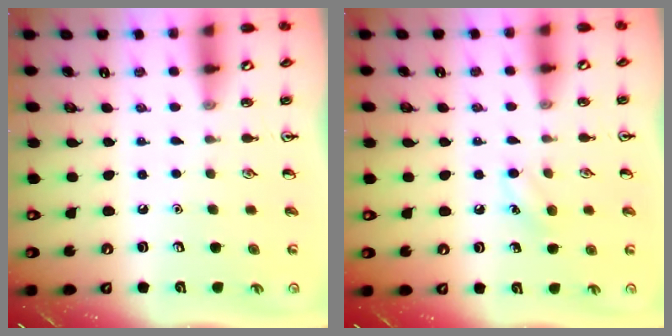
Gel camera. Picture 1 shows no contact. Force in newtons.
{"total": 6.1, "press": 5.8, "slide": 1.6}